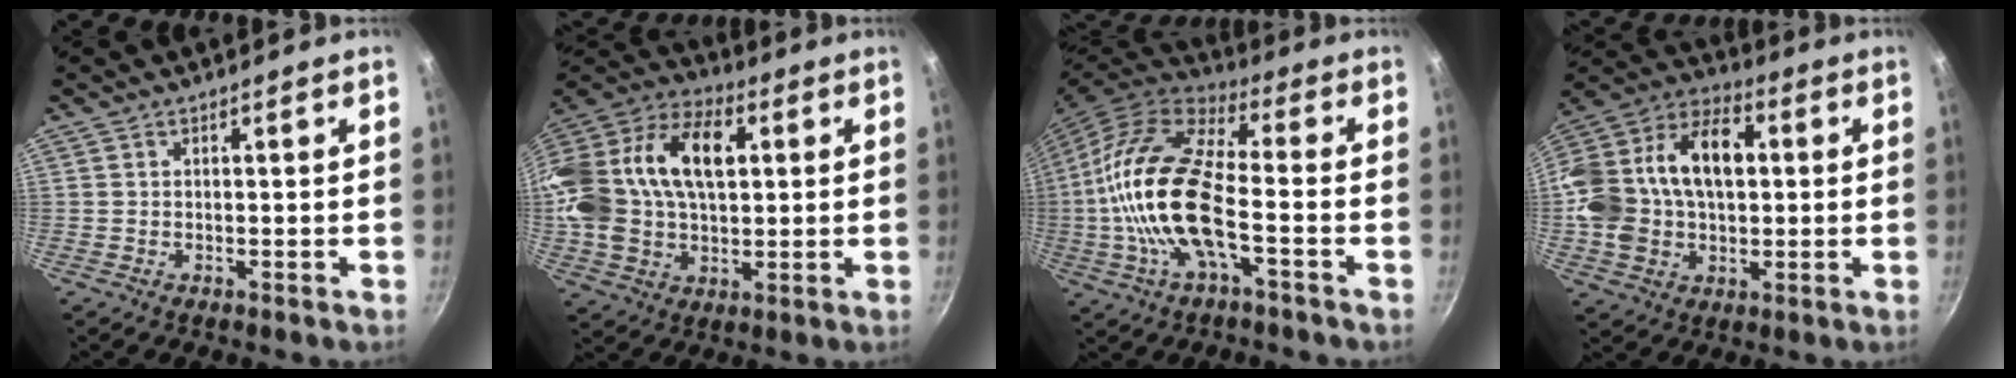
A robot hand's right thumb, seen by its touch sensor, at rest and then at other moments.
{"total": 27.4, "force": [5.0, 17.2, 20.8], "torque": [-0.443, 0.040, 0.091]}
{"total": 18.8, "force": [-3.3, 7.2, 17.1], "torque": [-0.363, 0.032, -0.063]}
{"total": 23.3, "force": [2.0, 15.2, 17.5], "torque": [-0.343, 0.027, 0.033]}